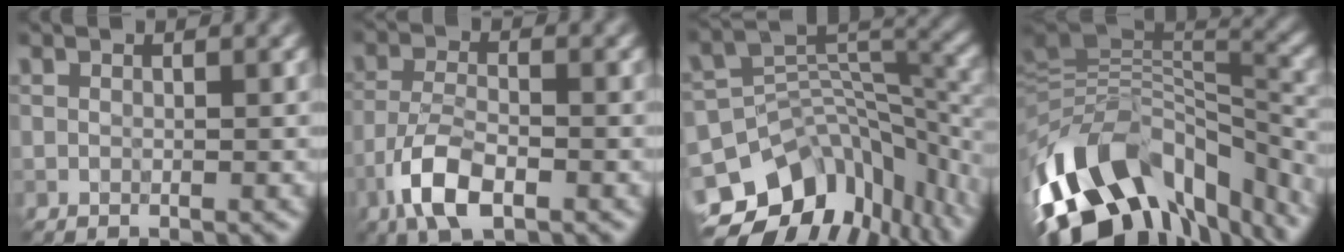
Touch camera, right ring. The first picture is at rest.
{"total": 5.3, "force": [-2.9, 2.1, 3.9], "torque": [-0.080, 0.000, -0.062]}
{"total": 13.0, "force": [-7.6, 8.0, 6.8], "torque": [-0.131, -0.009, -0.105]}
{"total": 14.4, "force": [-7.7, 7.7, 9.4], "torque": [-0.178, 0.015, -0.124]}